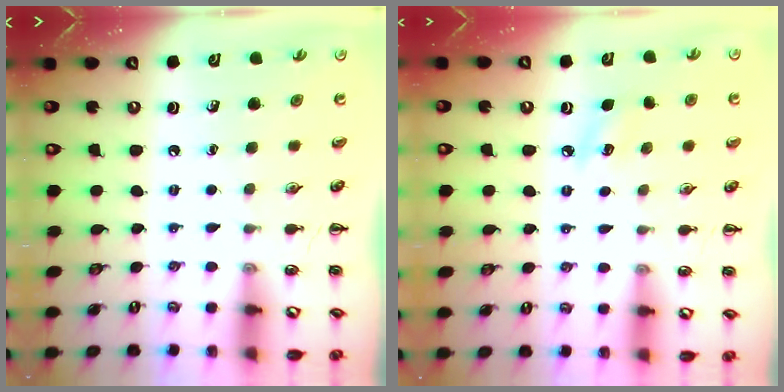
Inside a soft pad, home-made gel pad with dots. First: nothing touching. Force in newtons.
{"total": 6.6, "press": 6.3, "slide": 1.7}